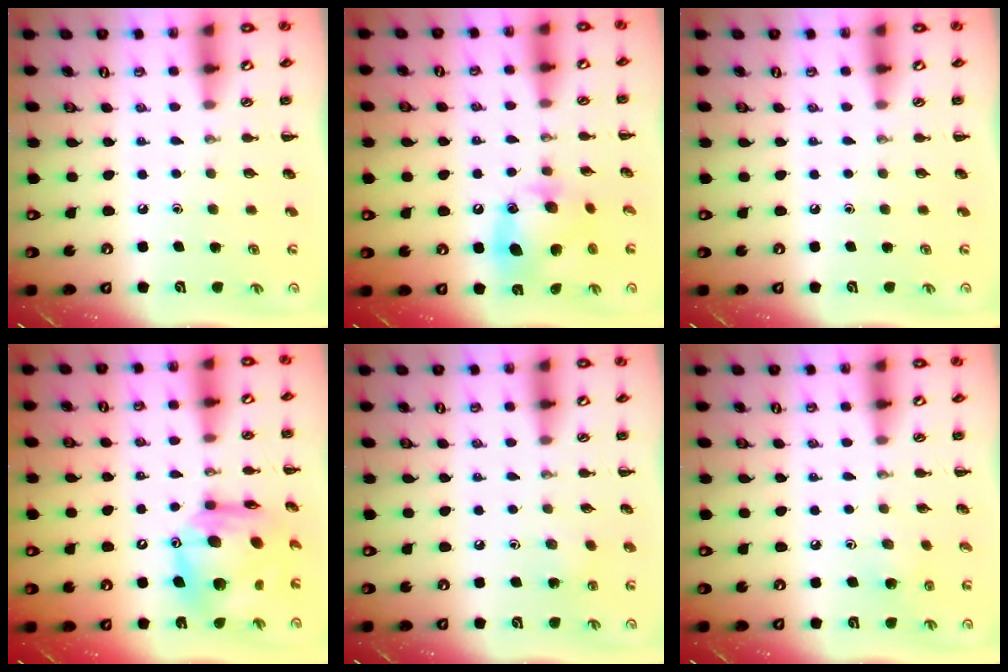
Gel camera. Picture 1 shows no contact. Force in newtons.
{"total": 13.4, "press": 13.3, "slide": 1.8}
{"total": 0.0}
{"total": 15.4, "press": 14.6, "slide": 5.0}
{"total": 5.8, "press": 5.6, "slide": 1.6}
{"total": 3.8, "press": 3.6, "slide": 1.2}